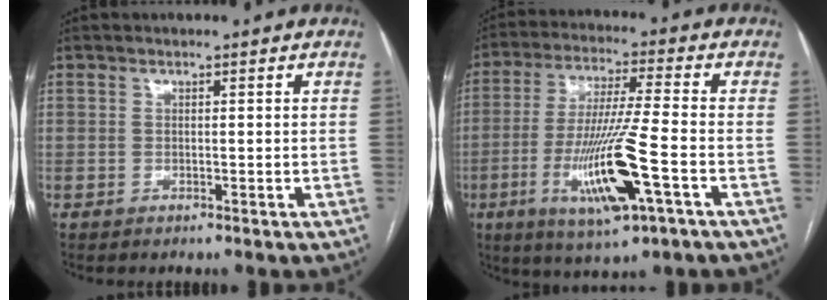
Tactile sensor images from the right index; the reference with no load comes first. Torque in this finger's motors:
{"motor_torque": [2.14, 0.00, 0.42, 0.21]}